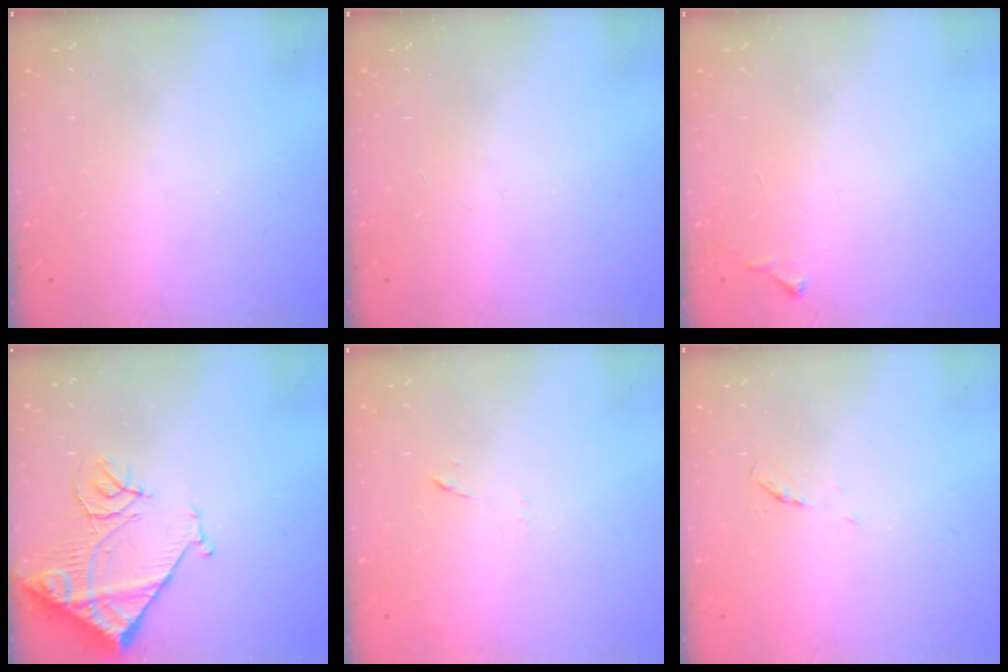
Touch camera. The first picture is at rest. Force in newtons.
{"total": 0.0}
{"total": 4.4, "press": 4.4, "slide": 0.7}
{"total": 13.6, "press": 13.5, "slide": 1.7}
{"total": 7.2, "press": 7.2, "slide": 0.6}
{"total": 3.5, "press": 3.4, "slide": 0.5}